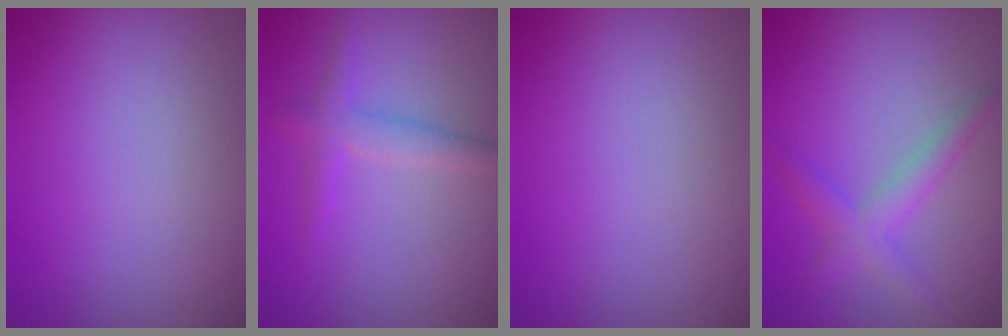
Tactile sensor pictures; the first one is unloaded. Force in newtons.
{"total": 2.3, "press": 2.3, "slide": 0.1}
{"total": 0.0}
{"total": 2.6, "press": 2.6, "slide": 0.1}